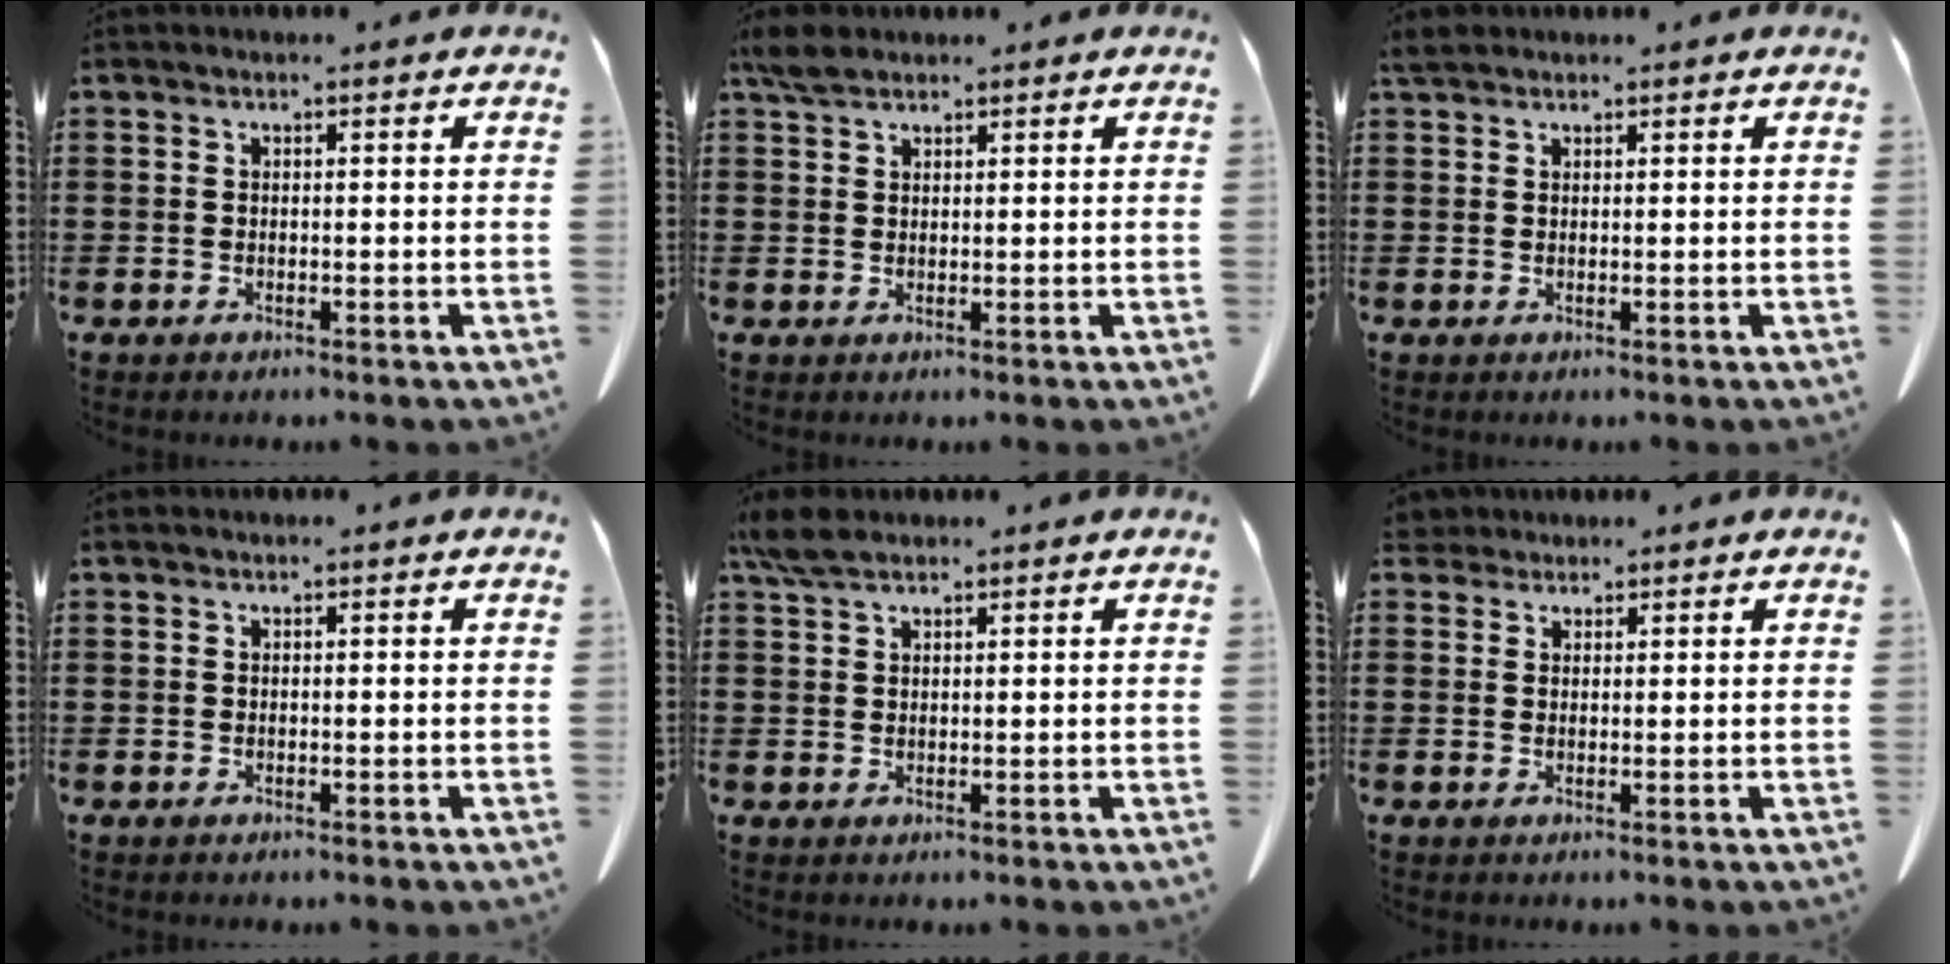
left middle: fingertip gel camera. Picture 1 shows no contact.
{"total": 2.7, "force": [2.2, 1.1, 1.1], "torque": [-0.029, 0.004, 0.042]}
{"total": 1.8, "force": [1.5, 0.7, 0.7], "torque": [-0.020, 0.004, 0.030]}
{"total": 0.0}
{"total": 3.4, "force": [2.4, 1.4, 2.0], "torque": [-0.047, 0.005, 0.046]}
{"total": 2.0, "force": [1.8, 0.9, 0.3], "torque": [-0.013, 0.006, 0.035]}